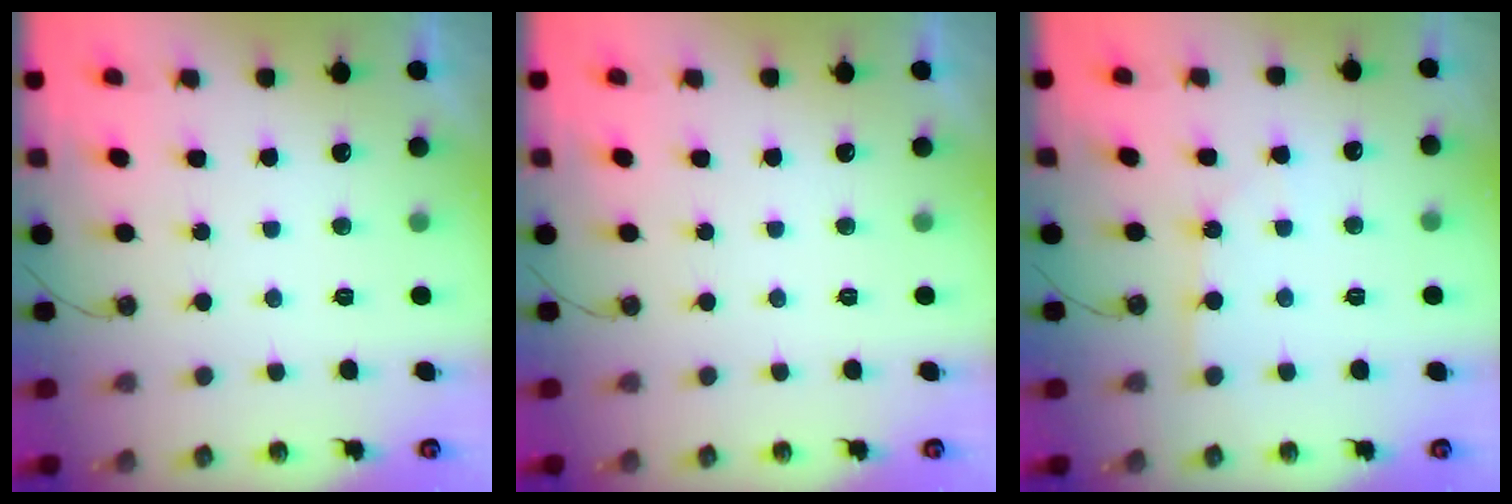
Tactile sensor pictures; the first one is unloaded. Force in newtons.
{"total": 0.0}
{"total": 4.9, "press": 4.9, "slide": 0.6}